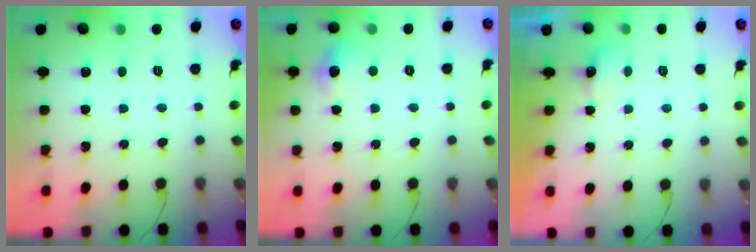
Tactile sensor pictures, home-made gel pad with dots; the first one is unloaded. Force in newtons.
{"total": 5.5, "press": 5.1, "slide": 1.9}
{"total": 2.4, "press": 2.3, "slide": 0.6}